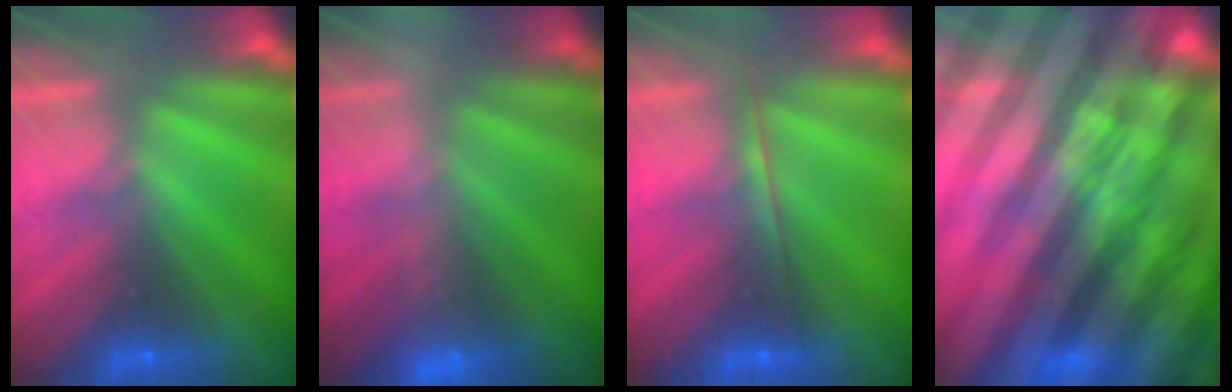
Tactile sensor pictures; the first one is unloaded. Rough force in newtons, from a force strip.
{"total": 2.2}
{"total": 1.7}
{"total": 7.2}